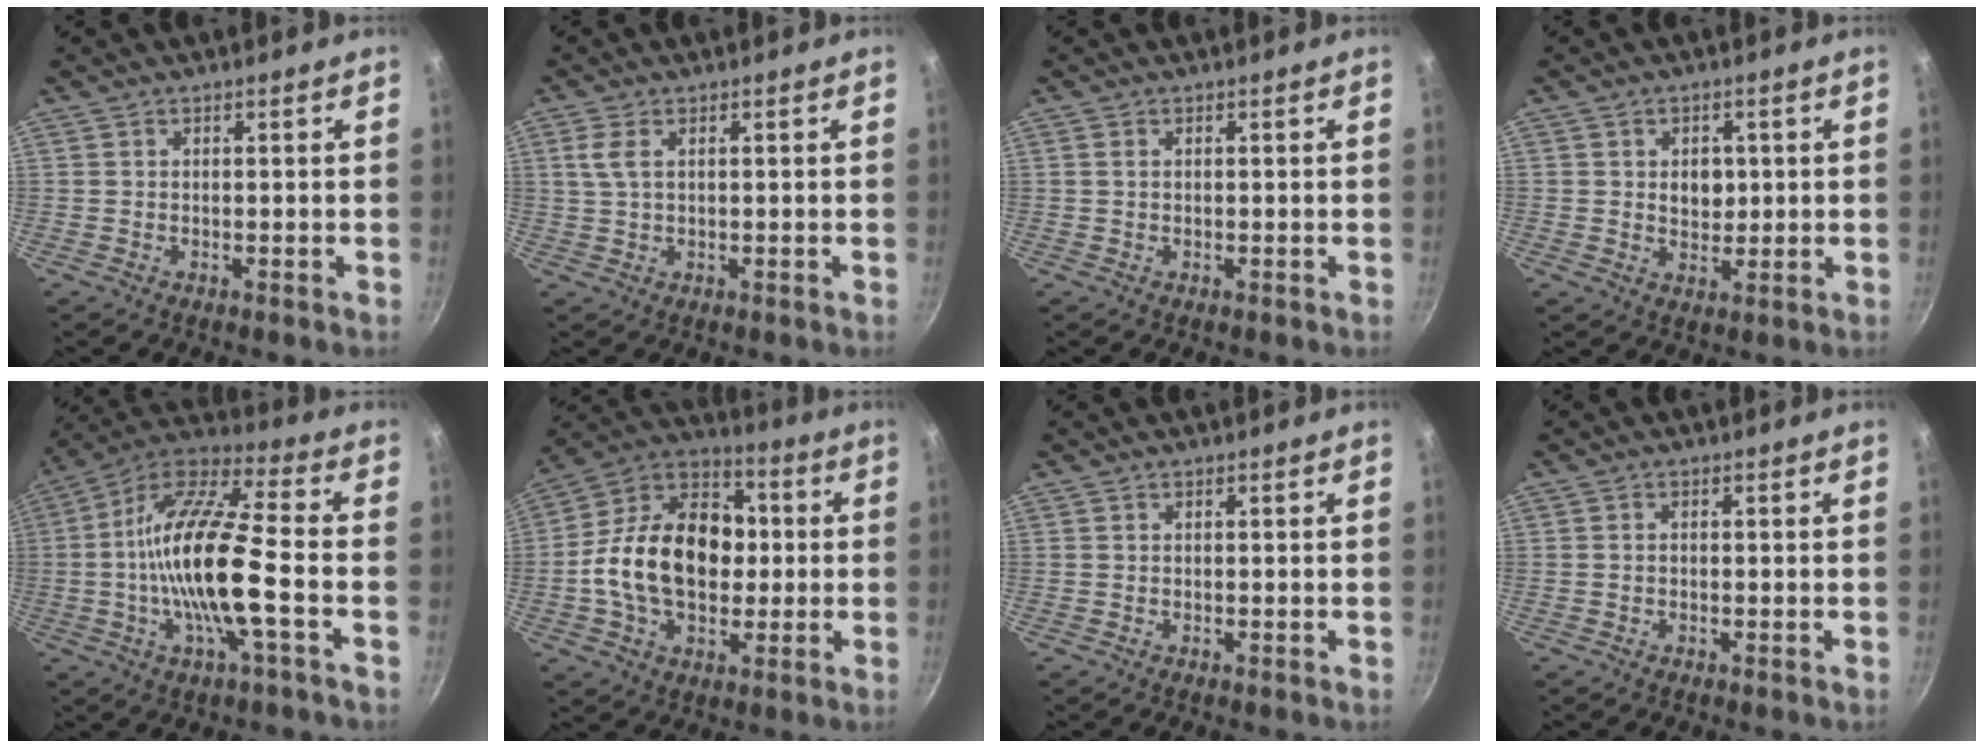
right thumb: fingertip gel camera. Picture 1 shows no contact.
{"total": 3.3, "force": [1.1, 1.7, 2.7], "torque": [-0.058, 0.003, 0.022]}
{"total": 0.8, "force": [0.2, 0.5, 0.5], "torque": [-0.010, 0.002, 0.003]}
{"total": 4.3, "force": [0.6, 3.6, 2.3], "torque": [-0.014, -0.007, 0.008]}
{"total": 18.6, "force": [-3.1, 4.4, 17.9], "torque": [-0.335, 0.031, -0.074]}
{"total": 21.1, "force": [-0.4, 14.8, 15.1], "torque": [-0.222, 0.039, -0.022]}
{"total": 0.0}
{"total": 0.7, "force": [-0.1, 0.5, 0.4], "torque": [-0.007, 0.004, -0.002]}